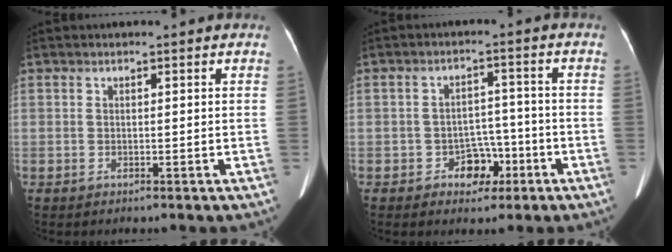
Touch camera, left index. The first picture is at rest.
{"total": 4.8, "force": [-2.6, 3.4, 2.3], "torque": [-0.034, 0.014, -0.034]}